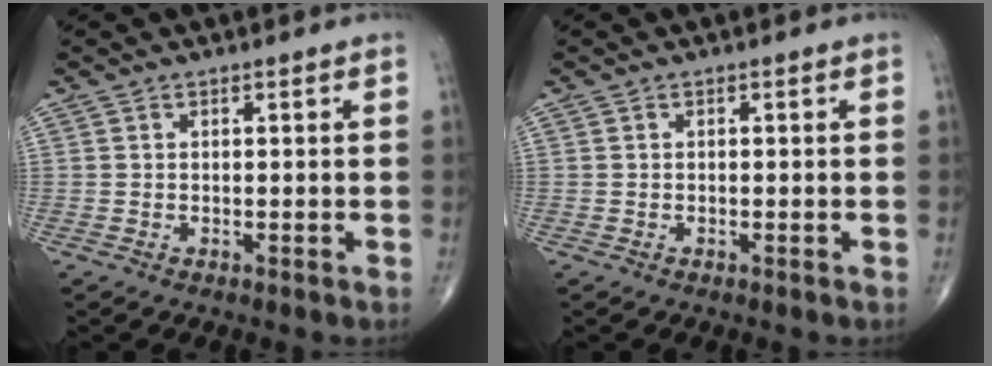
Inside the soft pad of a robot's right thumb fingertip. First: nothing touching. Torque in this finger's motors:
{"motor_torque": [-0.07, -0.12, -0.20, -0.17, -0.04]}